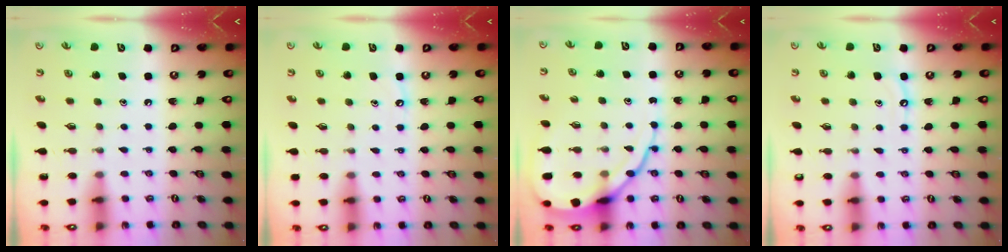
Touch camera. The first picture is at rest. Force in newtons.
{"total": 2.6, "press": 2.6, "slide": 0.4}
{"total": 13.6, "press": 13.5, "slide": 1.5}
{"total": 5.0, "press": 5.0, "slide": 0.3}